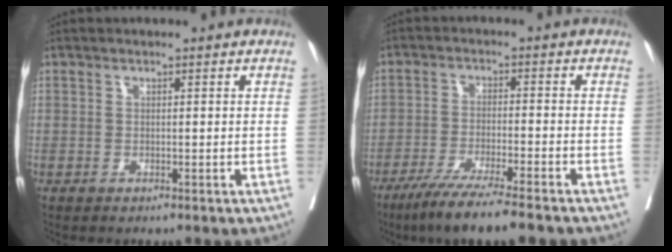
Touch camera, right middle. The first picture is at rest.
{"total": 10.3, "force": [-8.0, 0.0, 6.4], "torque": [-0.101, -0.027, -0.131]}